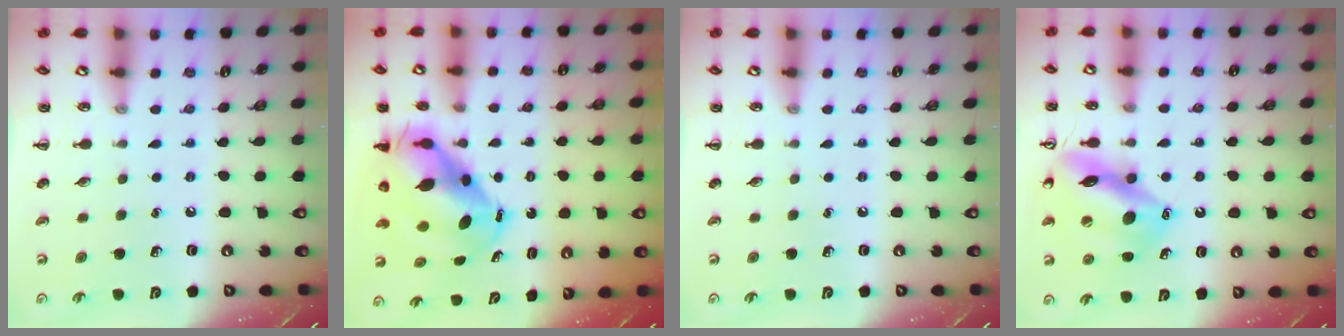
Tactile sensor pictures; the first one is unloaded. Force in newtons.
{"total": 10.8, "press": 10.6, "slide": 2.4}
{"total": 0.0}
{"total": 16.0, "press": 15.9, "slide": 2.1}